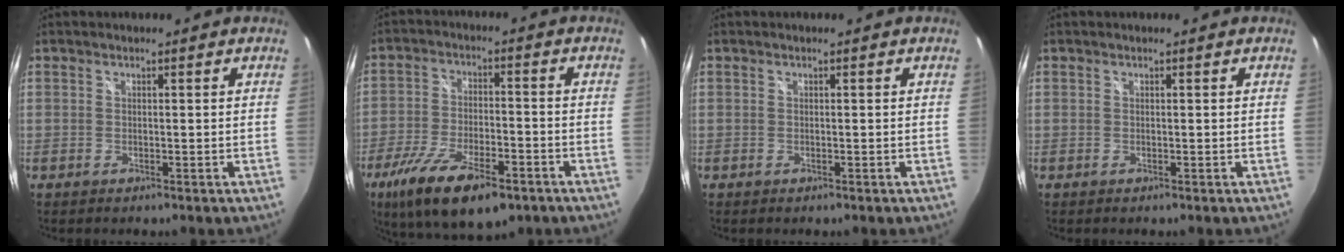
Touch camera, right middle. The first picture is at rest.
{"total": 16.5, "force": [-10.1, 5.9, 11.6], "torque": [-0.233, -0.041, -0.172]}
{"total": 0.0}
{"total": 0.0}